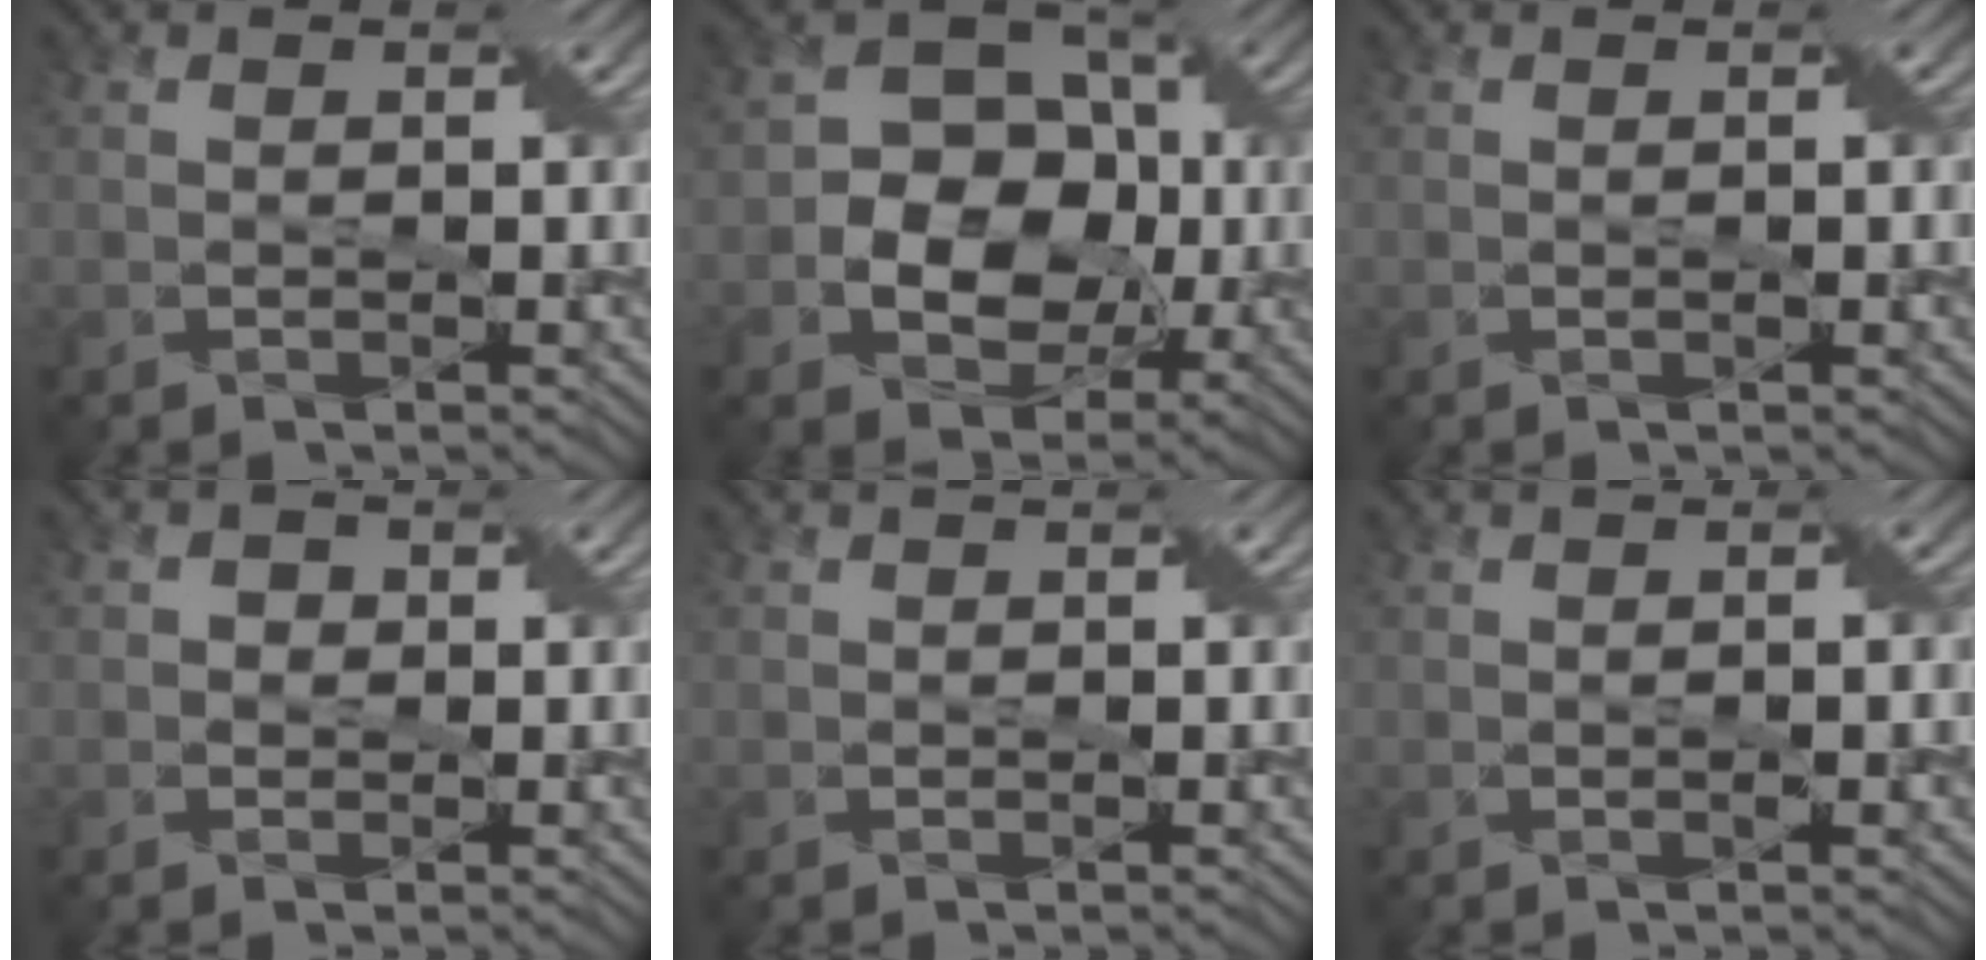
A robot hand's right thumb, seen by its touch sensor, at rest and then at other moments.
{"total": 11.2, "force": [-1.3, 8.7, 7.0], "torque": [-0.115, 0.001, -0.041]}
{"total": 0.9, "force": [0.0, 0.0, 0.9], "torque": [-0.015, 0.001, 0.000]}
{"total": 1.1, "force": [0.0, 1.1, 0.2], "torque": [-0.001, 0.001, -0.004]}
{"total": 0.0}
{"total": 1.8, "force": [-0.1, 0.2, 1.8], "torque": [-0.030, 0.002, 0.000]}